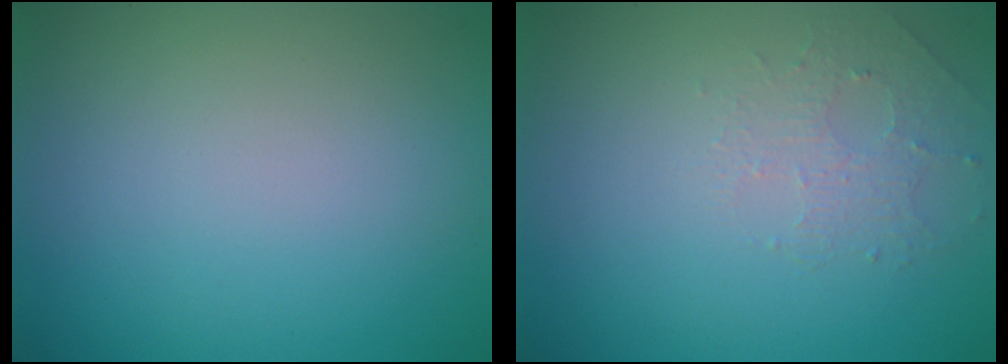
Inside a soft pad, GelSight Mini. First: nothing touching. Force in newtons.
{"total": 1.4, "press": 0.7, "slide": 1.2}